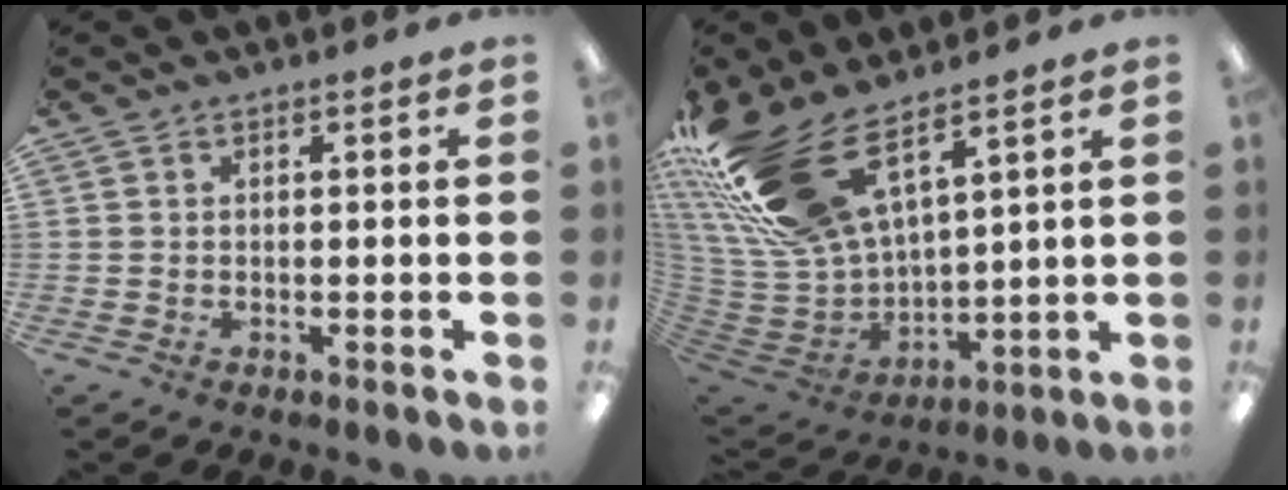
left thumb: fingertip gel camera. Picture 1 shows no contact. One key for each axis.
{"total": 21.6, "fx": 14.3, "fy": 9.1, "fz": 13.5, "tx": -0.302, "ty": -0.079, "tz": 0.263}